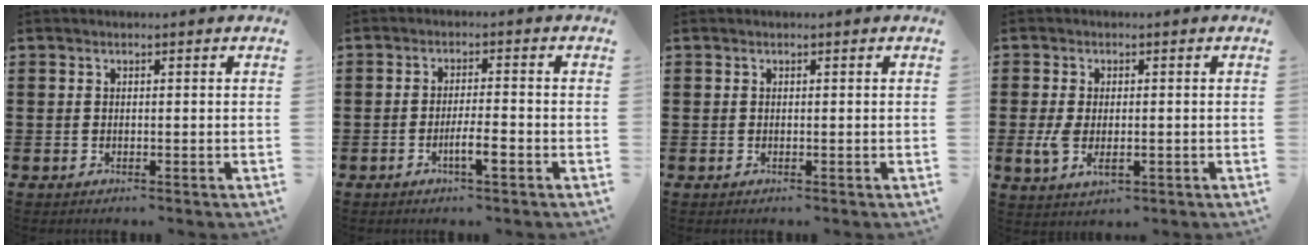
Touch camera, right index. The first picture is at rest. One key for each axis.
{"total": 3.9, "fx": -1.9, "fy": 0.5, "fz": 3.4, "tx": -0.057, "ty": 0.002, "tz": -0.035}
{"total": 0.0}
{"total": 3.8, "fx": -0.6, "fy": 2.0, "fz": 3.2, "tx": -0.075, "ty": -0.003, "tz": -0.013}